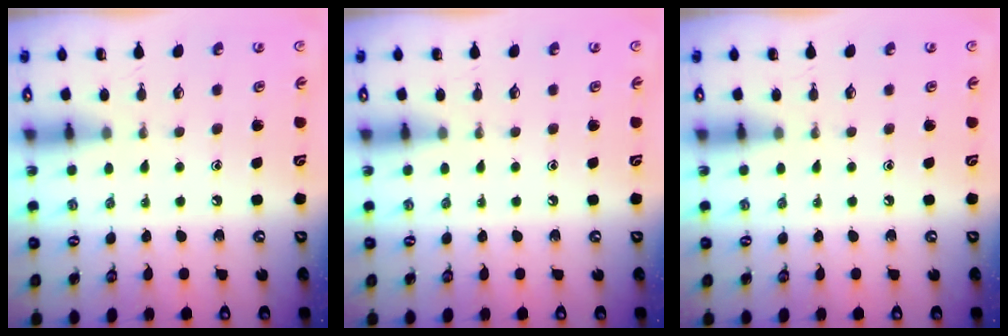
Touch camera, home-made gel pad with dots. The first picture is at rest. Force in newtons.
{"total": 0.0}
{"total": 0.0}